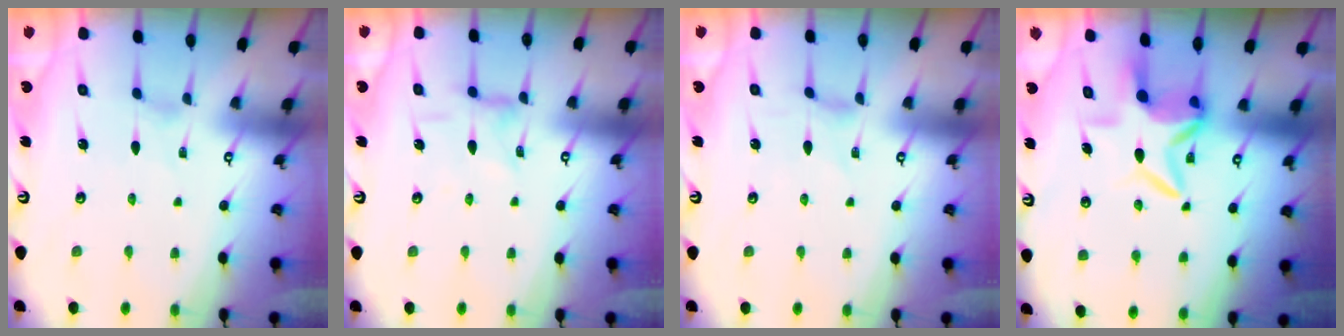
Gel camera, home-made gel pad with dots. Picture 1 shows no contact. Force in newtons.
{"total": 1.7, "press": 1.6, "slide": 0.2}
{"total": 0.0}
{"total": 9.1, "press": 9.0, "slide": 1.4}